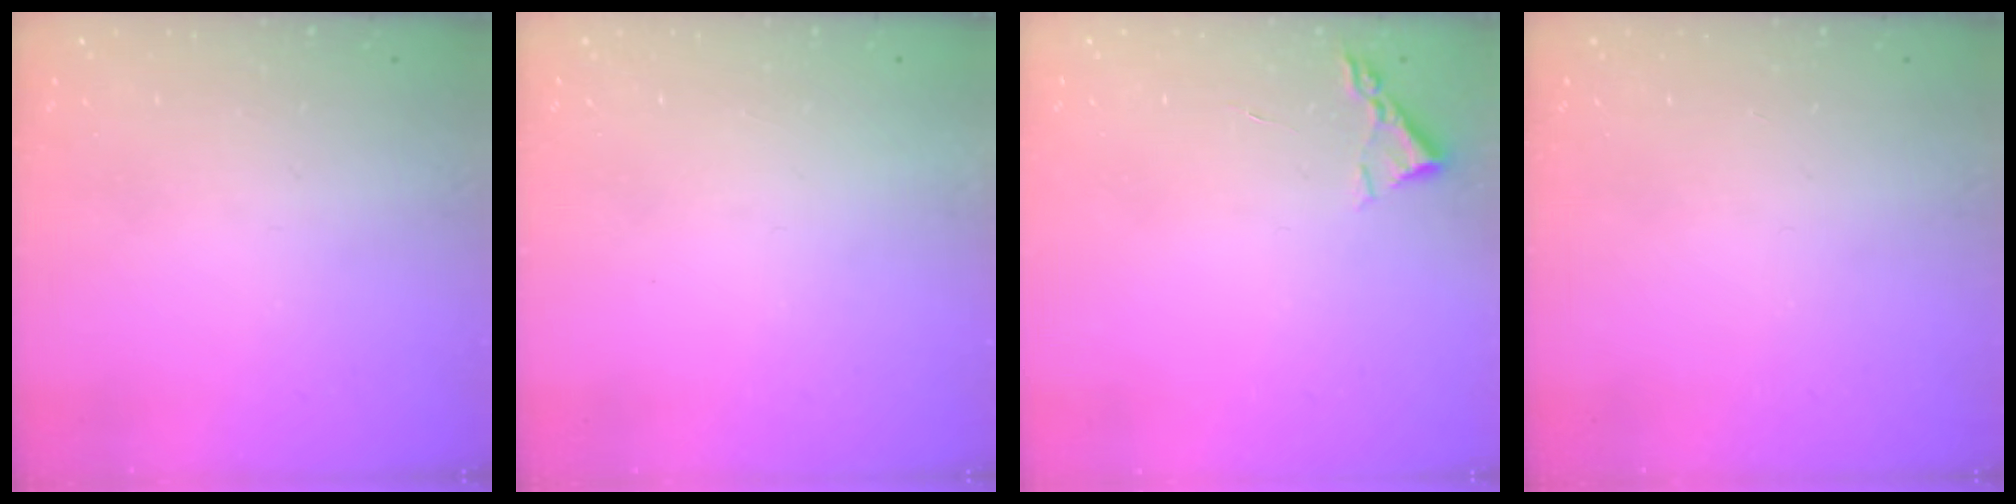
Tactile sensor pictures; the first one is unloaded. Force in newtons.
{"total": 1.5, "press": 1.5, "slide": 0.1}
{"total": 2.2, "press": 2.2, "slide": 0.3}
{"total": 0.0}